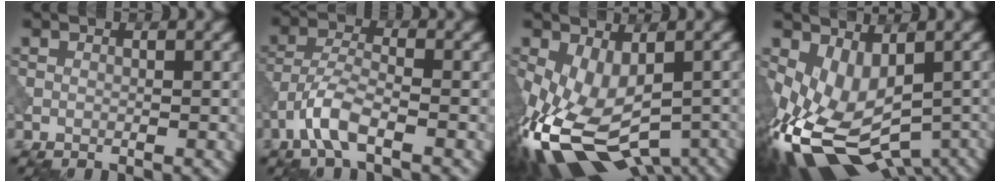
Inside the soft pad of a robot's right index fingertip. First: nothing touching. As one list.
[{"total": 4.3, "force": [-2.5, 1.3, 3.2], "torque": [-0.069, 0.006, -0.058]}, {"total": 11.6, "force": [-4.8, 6.4, 8.4], "torque": [-0.184, -0.041, -0.055]}, {"total": 10.5, "force": [-3.4, 6.2, 7.8], "torque": [-0.149, -0.038, -0.033]}]